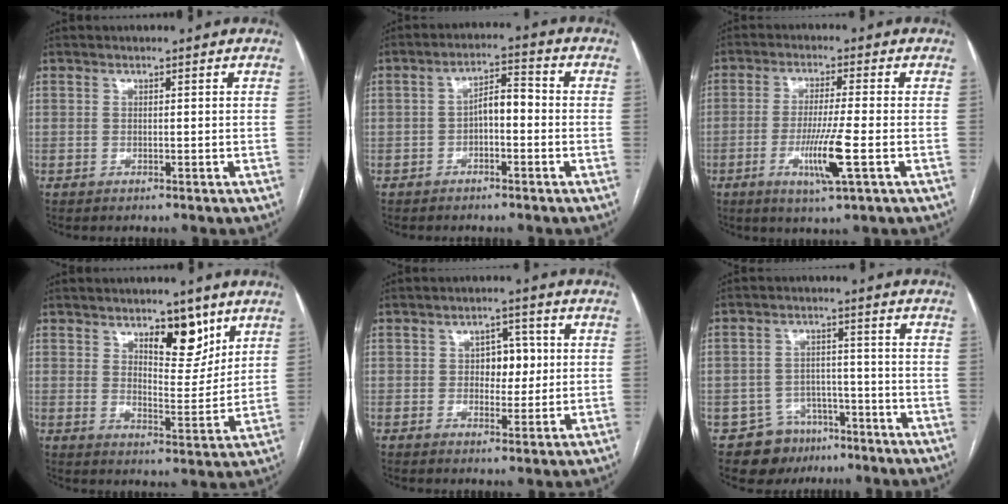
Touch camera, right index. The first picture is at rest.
{"total": 4.8, "force": [-0.9, 2.0, 4.2], "torque": [-0.071, 0.024, -0.016]}
{"total": 8.0, "force": [-2.5, -0.4, 7.6], "torque": [-0.143, -0.019, -0.046]}
{"total": 8.6, "force": [5.2, 3.3, 5.9], "torque": [-0.081, -0.009, 0.085]}
{"total": 5.0, "force": [0.6, 3.2, 3.9], "torque": [-0.046, 0.011, 0.012]}
{"total": 7.6, "force": [-4.9, 5.7, 0.7], "torque": [-0.007, 0.015, -0.069]}